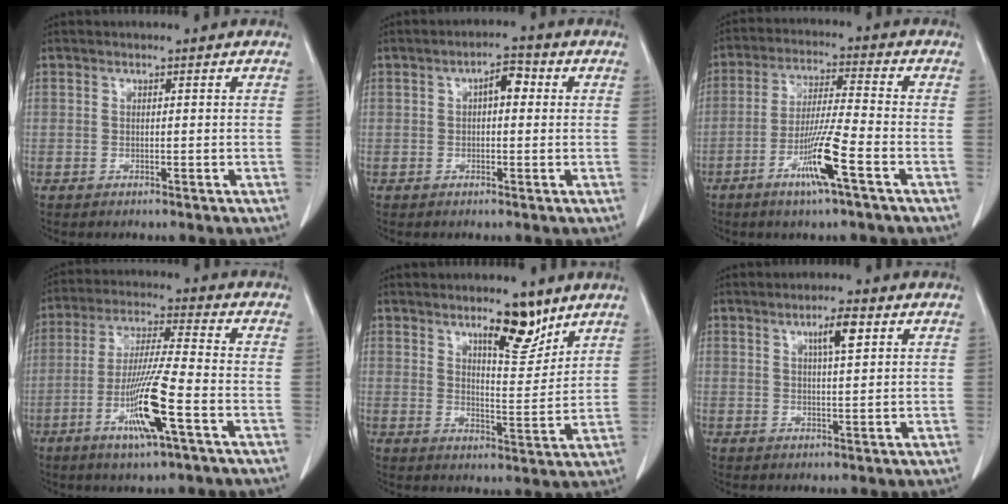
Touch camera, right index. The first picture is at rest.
{"total": 3.6, "force": [0.7, 1.6, 3.1], "torque": [-0.048, 0.017, 0.007]}
{"total": 9.7, "force": [-4.5, -0.4, 8.6], "torque": [-0.164, -0.010, -0.086]}
{"total": 11.9, "force": [-4.5, -0.1, 11.0], "torque": [-0.214, -0.014, -0.086]}
{"total": 7.7, "force": [5.4, 1.9, 5.1], "torque": [-0.081, -0.007, 0.088]}
{"total": 4.1, "force": [1.9, 0.5, 3.6], "torque": [-0.062, 0.001, 0.032]}